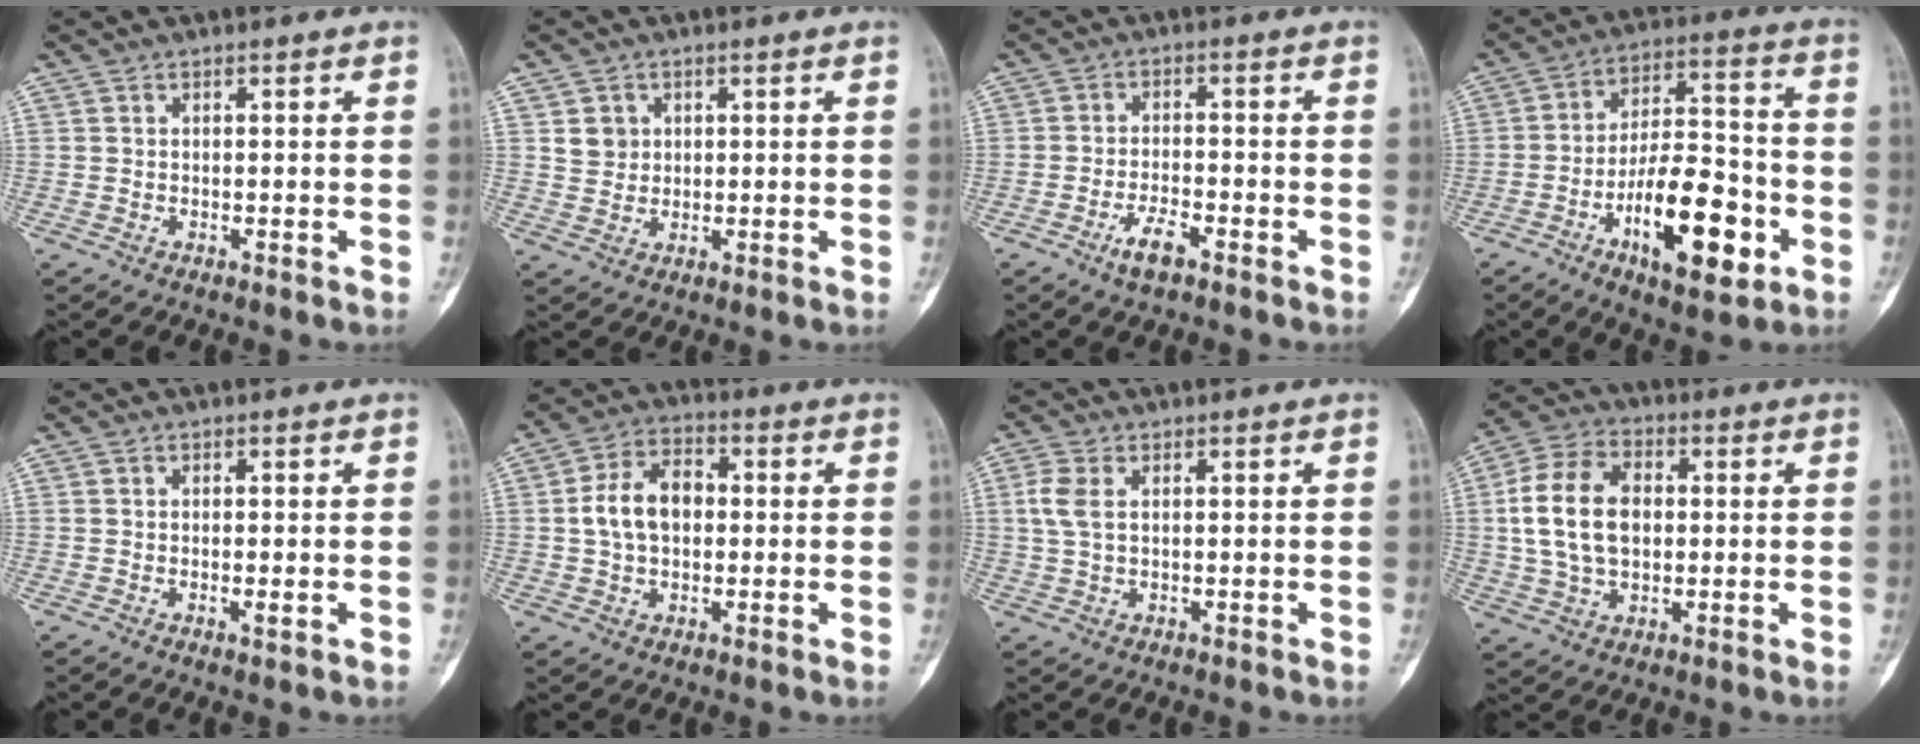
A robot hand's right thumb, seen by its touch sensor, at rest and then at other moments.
{"total": 3.4, "force": [1.2, 3.0, 1.0], "torque": [-0.002, -0.006, 0.023]}
{"total": 4.6, "force": [-2.8, 1.5, 3.3], "torque": [-0.067, 0.014, -0.049]}
{"total": 15.9, "force": [-6.0, 6.5, 13.2], "torque": [-0.196, 0.034, -0.092]}
{"total": 1.4, "force": [-0.3, 0.4, 1.3], "torque": [-0.025, -0.005, -0.005]}
{"total": 9.7, "force": [0.4, 6.7, 7.1], "torque": [-0.117, 0.022, 0.002]}
{"total": 4.2, "force": [0.9, 2.4, 3.3], "torque": [-0.093, 0.006, 0.017]}
{"total": 15.0, "force": [1.2, 10.0, 11.1], "torque": [-0.200, 0.019, 0.018]}